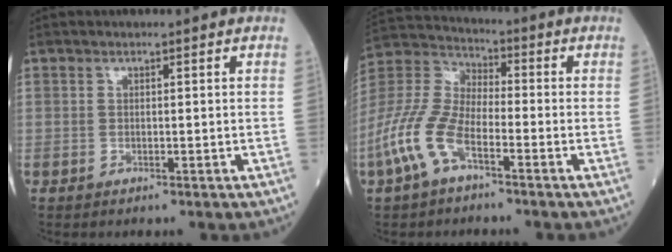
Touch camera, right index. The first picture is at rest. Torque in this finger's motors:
{"motor_torque": [1.47, -0.67, 0.78, 0.20]}